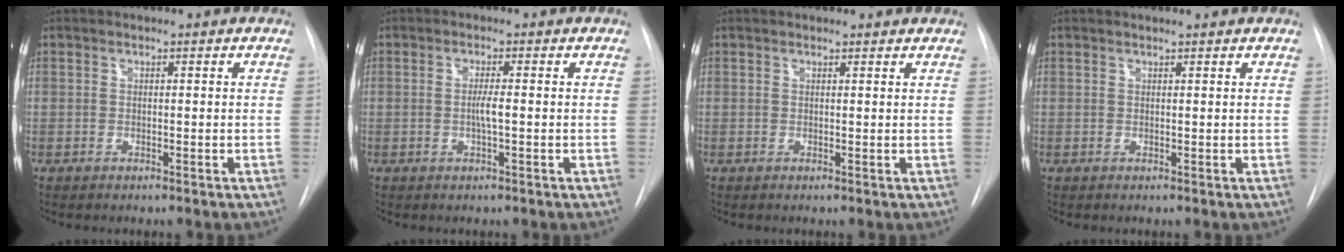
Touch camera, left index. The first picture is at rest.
{"total": 2.0, "force": [-0.2, 0.0, 2.0], "torque": [-0.039, 0.000, -0.006]}
{"total": 2.8, "force": [2.7, 0.7, 0.5], "torque": [-0.011, 0.012, 0.024]}
{"total": 2.2, "force": [2.1, 0.2, 0.6], "torque": [-0.013, 0.014, 0.023]}